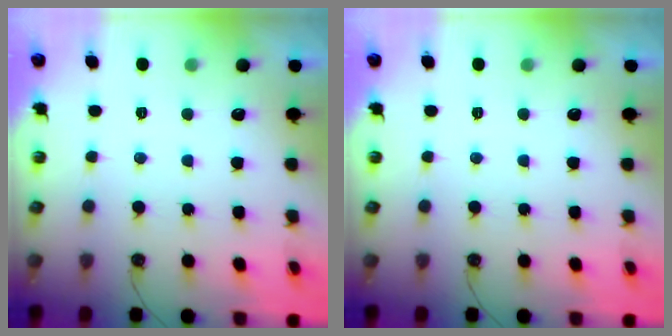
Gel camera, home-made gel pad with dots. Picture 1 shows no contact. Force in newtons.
{"total": 0.0}